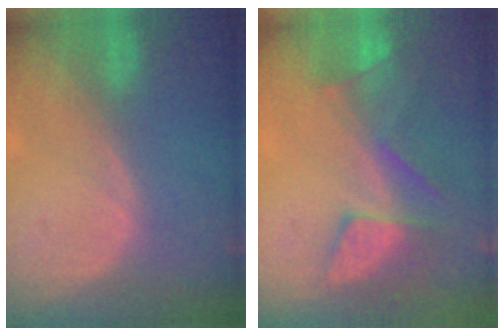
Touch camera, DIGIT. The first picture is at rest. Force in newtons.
{"total": 8.1, "press": 7.2, "slide": 3.9}